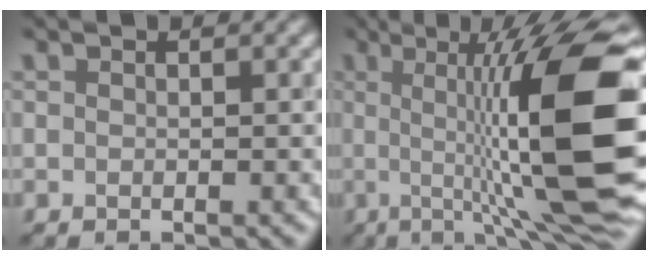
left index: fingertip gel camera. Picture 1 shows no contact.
{"total": 15.3, "force": [0.2, 3.4, 14.9], "torque": [-0.189, 0.009, -0.004]}